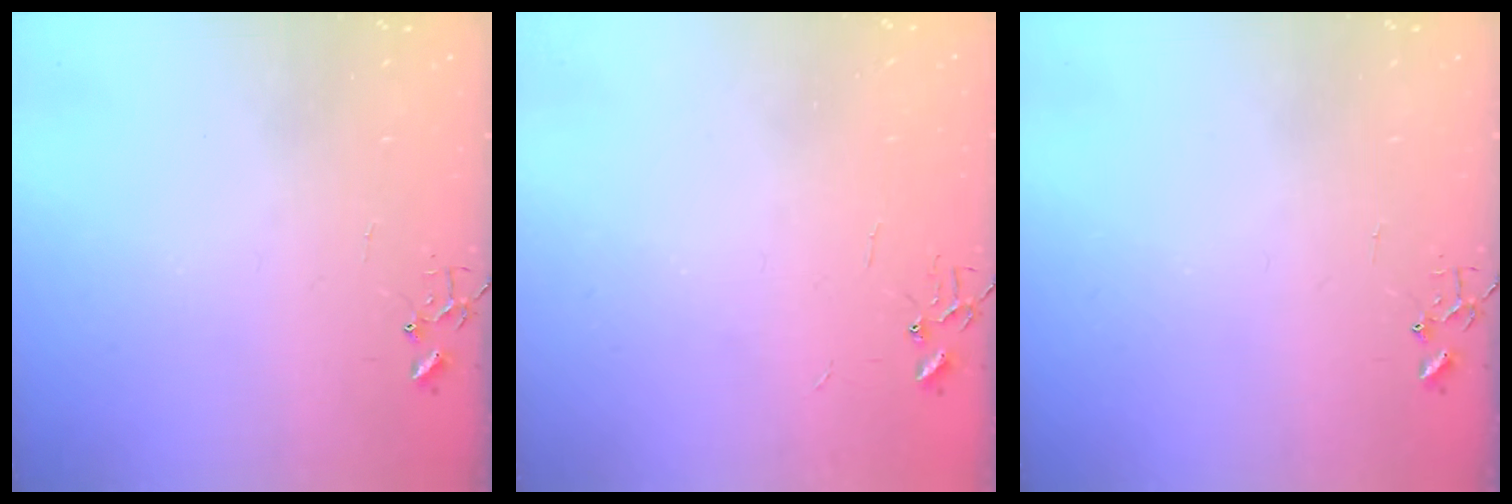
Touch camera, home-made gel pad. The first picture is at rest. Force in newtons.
{"total": 2.2, "press": 2.2, "slide": 0.3}
{"total": 0.0}